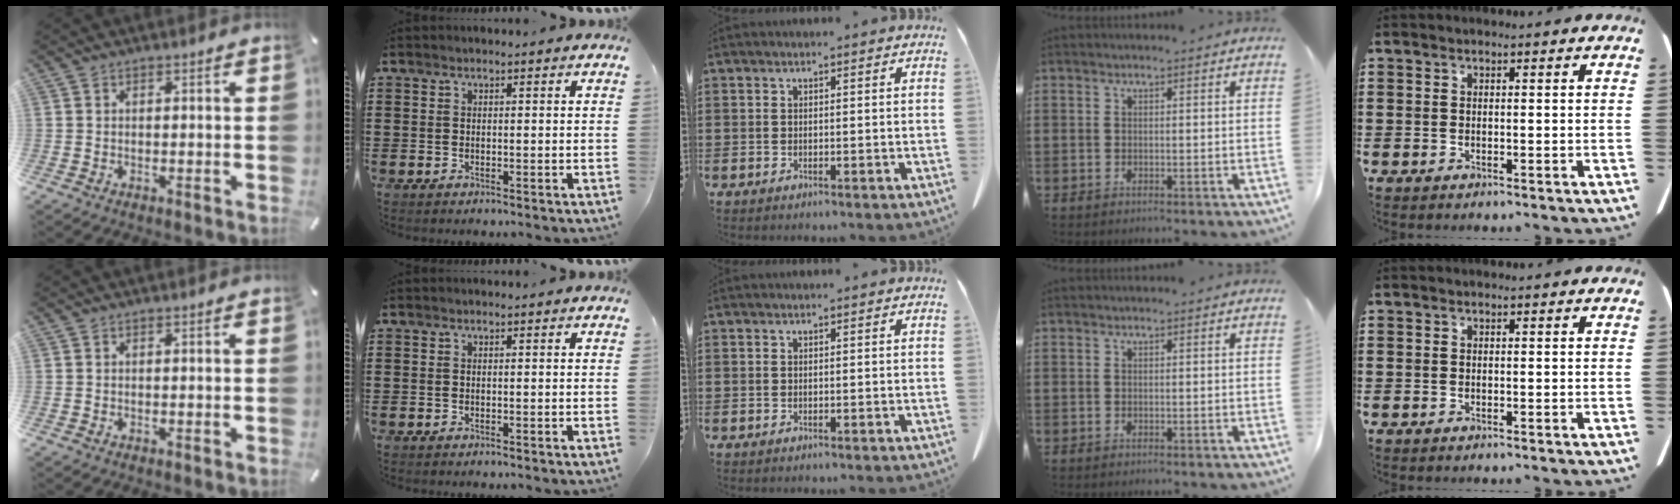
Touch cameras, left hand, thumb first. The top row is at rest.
{}